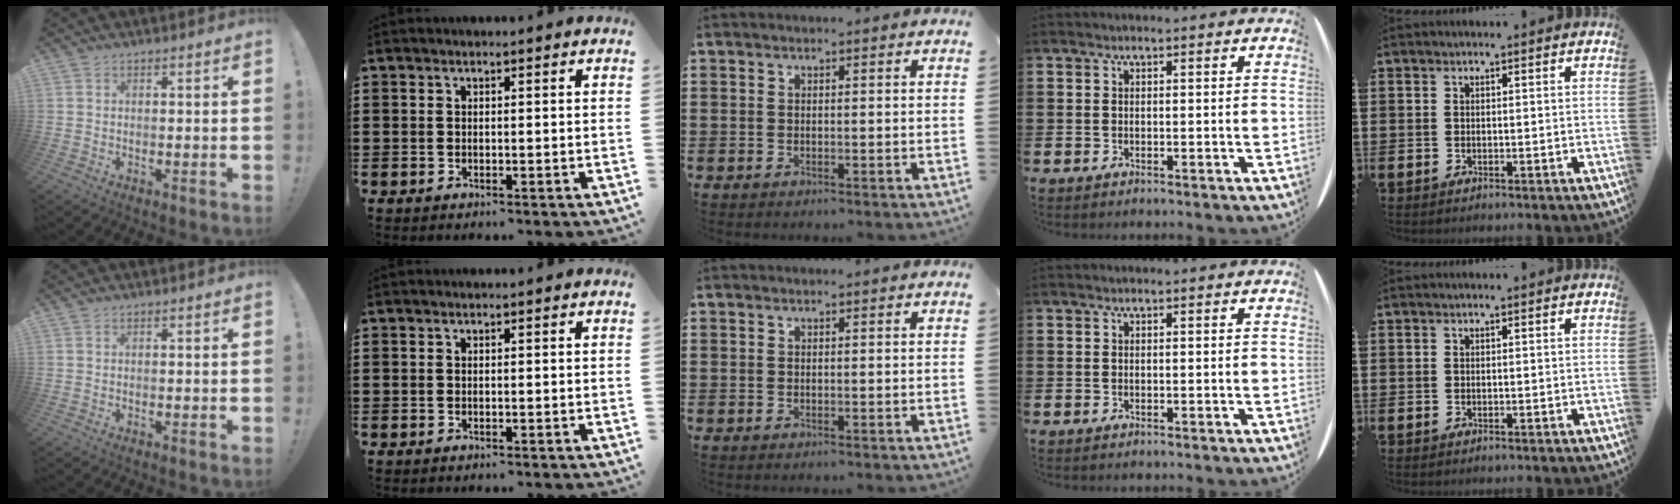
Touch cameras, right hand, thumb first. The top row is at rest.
{}